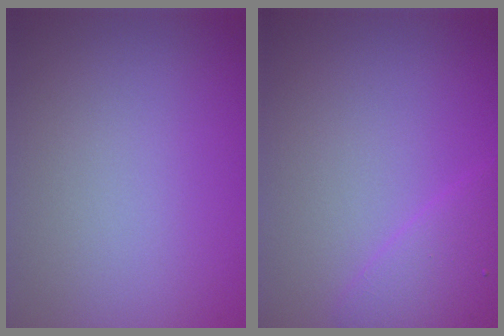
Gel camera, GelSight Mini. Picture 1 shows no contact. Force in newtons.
{"total": 2.6, "press": 2.6, "slide": 0.2}